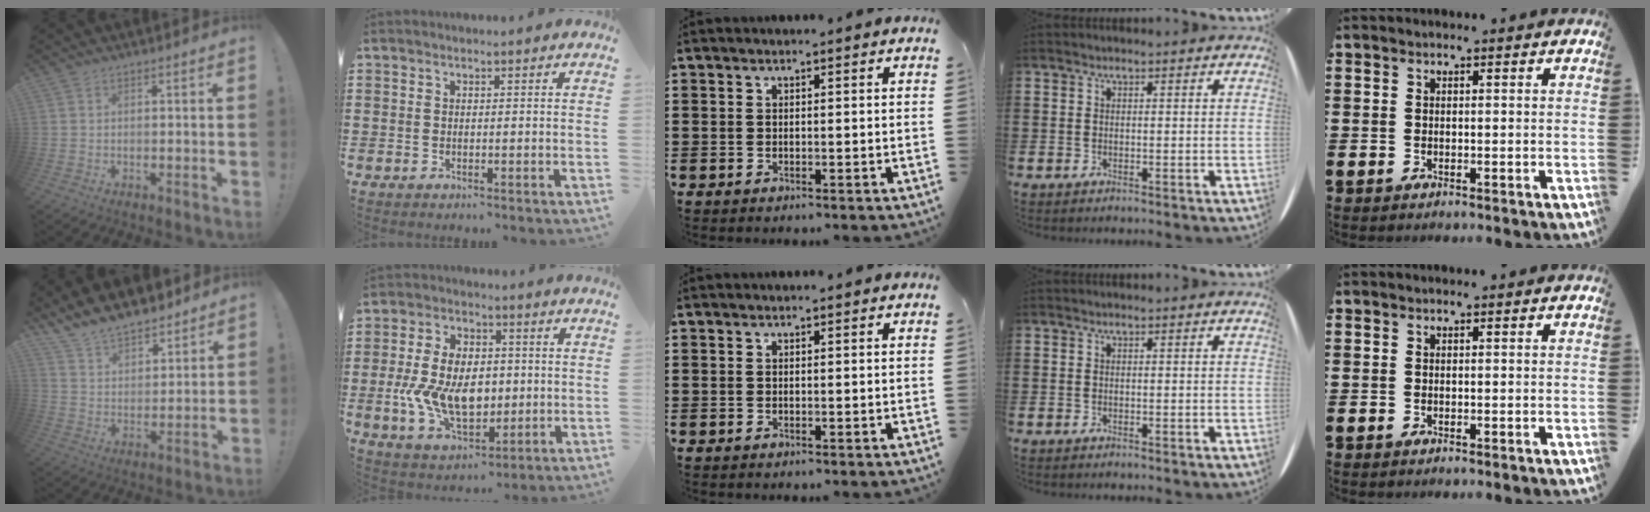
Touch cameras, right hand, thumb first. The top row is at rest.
{"thumb": {"total": 10.1, "force": [9.1, 3.6, 2.2], "torque": [-0.061, -0.077, 0.174]}, "index": {"total": 11.6, "force": [-0.7, 7.6, 8.7], "torque": [-0.188, 0.009, -0.013]}}